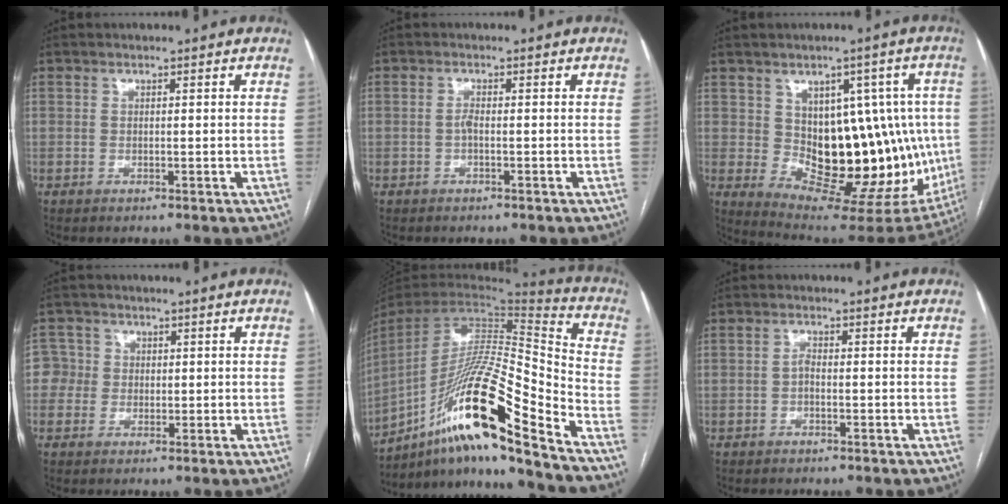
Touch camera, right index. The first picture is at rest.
{"total": 1.1, "force": [-0.4, 0.2, 1.0], "torque": [-0.021, 0.002, -0.009]}
{"total": 17.9, "force": [0.0, 9.2, 15.3], "torque": [-0.193, 0.016, 0.026]}
{"total": 3.6, "force": [0.1, 3.6, -0.1], "torque": [0.019, 0.017, -0.001]}
{"total": 23.0, "force": [-14.6, 0.7, 17.8], "torque": [-0.326, -0.004, -0.265]}
{"total": 1.1, "force": [-0.5, 0.4, 0.9], "torque": [-0.017, 0.003, -0.012]}